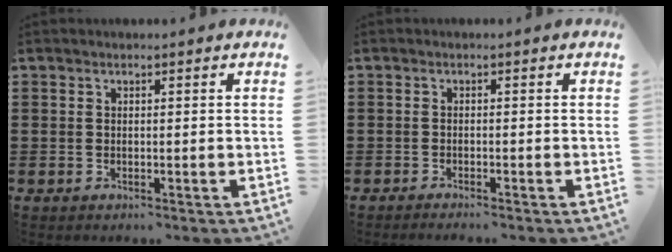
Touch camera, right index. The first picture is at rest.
{"total": 0.9, "force": [-0.9, -0.1, 0.1], "torque": [-0.004, 0.000, -0.018]}